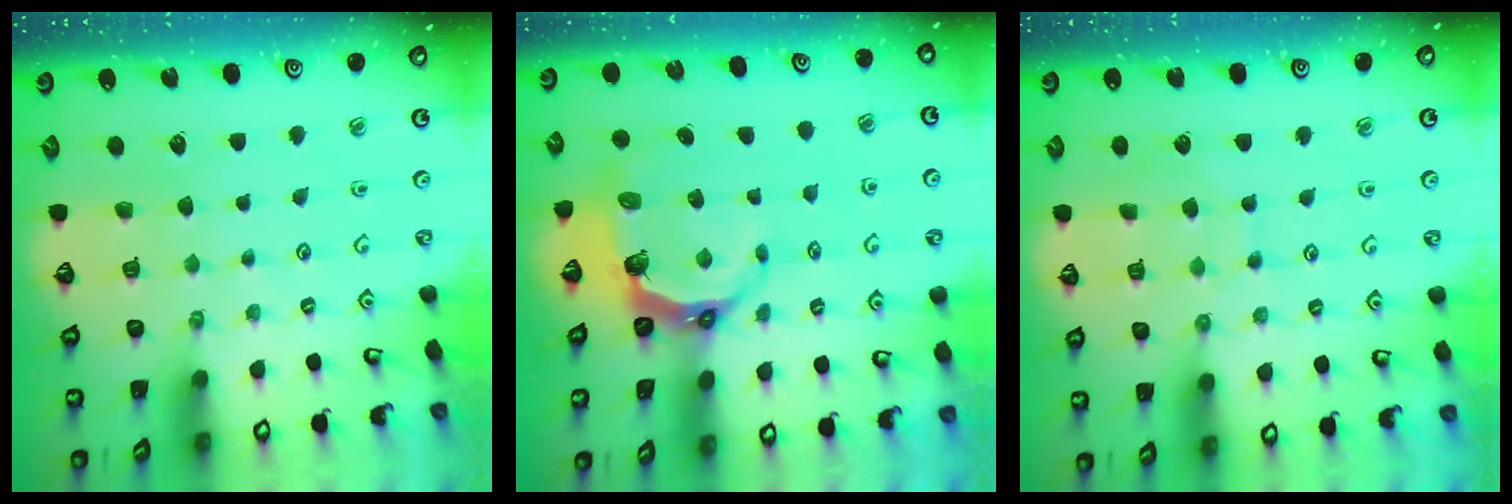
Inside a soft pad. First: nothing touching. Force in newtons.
{"total": 7.4, "press": 5.9, "slide": 4.6}
{"total": 6.2, "press": 6.2, "slide": 0.5}